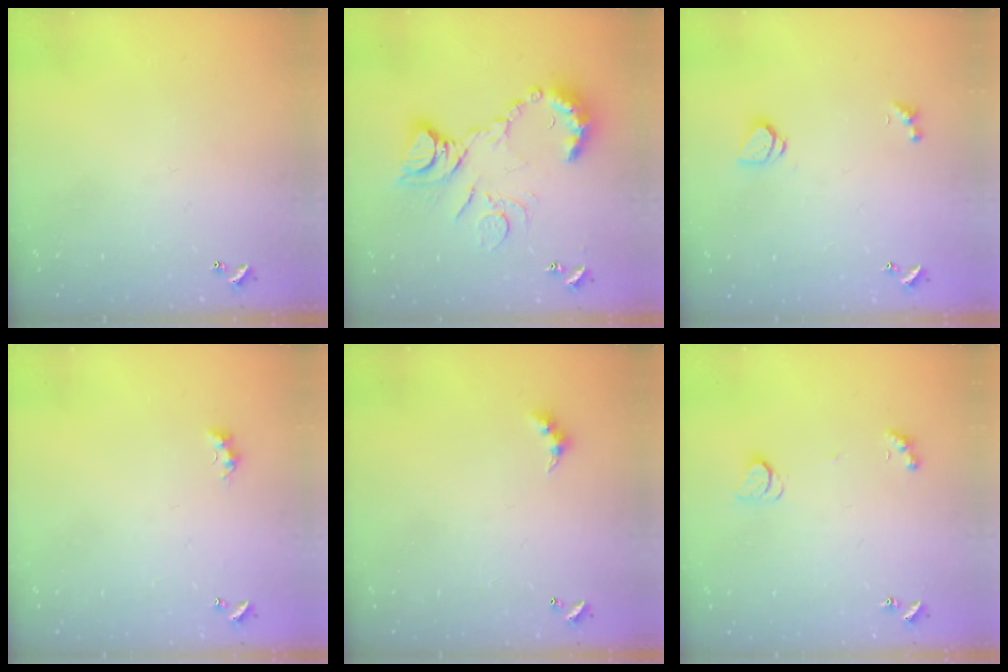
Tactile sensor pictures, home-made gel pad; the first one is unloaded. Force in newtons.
{"total": 14.9, "press": 14.9, "slide": 0.7}
{"total": 1.3, "press": 1.2, "slide": 0.4}
{"total": 2.7, "press": 2.6, "slide": 0.6}
{"total": 3.0, "press": 2.9, "slide": 0.5}
{"total": 2.1, "press": 2.1, "slide": 0.4}